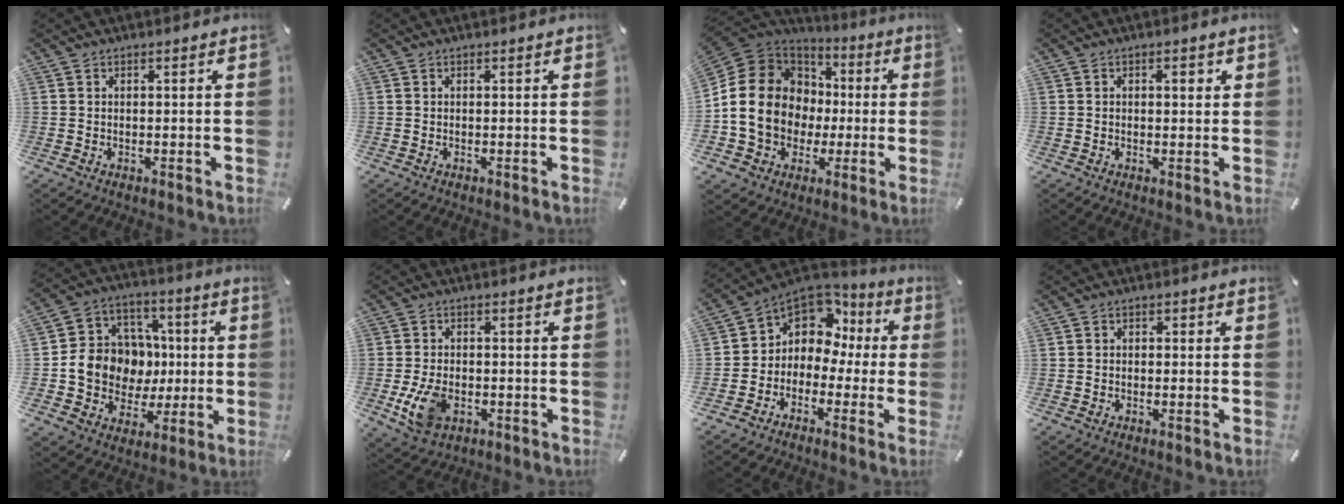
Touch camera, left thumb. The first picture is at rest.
{"total": 0.0}
{"total": 18.1, "force": [-1.7, 15.8, 8.7], "torque": [-0.191, 0.002, -0.024]}
{"total": 2.0, "force": [0.5, 1.2, 1.6], "torque": [-0.017, 0.003, 0.002]}
{"total": 14.1, "force": [-0.8, 13.2, 4.9], "torque": [-0.070, 0.010, 0.000]}
{"total": 8.4, "force": [-2.3, 5.6, 5.8], "torque": [-0.127, 0.000, -0.042]}
{"total": 7.8, "force": [2.8, 6.8, 2.5], "torque": [-0.066, -0.033, 0.055]}
{"total": 1.5, "force": [-0.8, 1.1, 0.4], "torque": [-0.007, 0.007, -0.018]}